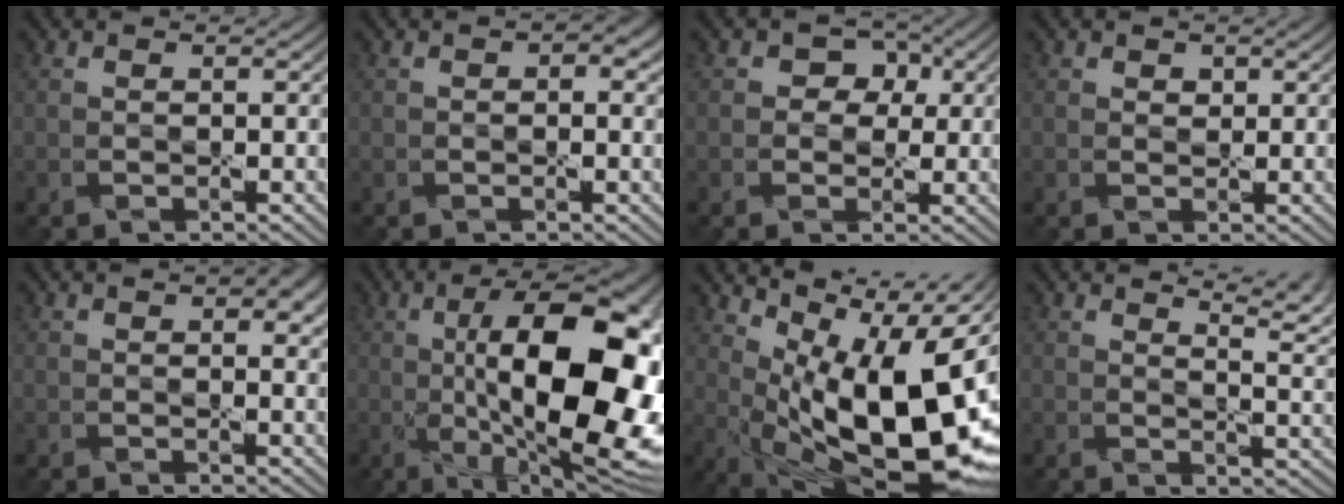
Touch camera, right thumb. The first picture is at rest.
{"total": 2.3, "force": [0.8, 1.1, 1.9], "torque": [-0.025, -0.002, 0.013]}
{"total": 3.9, "force": [0.9, 3.5, 1.5], "torque": [-0.007, 0.004, -0.005]}
{"total": 1.0, "force": [0.8, 0.7, 0.1], "torque": [0.000, -0.002, 0.016]}
{"total": 3.9, "force": [1.7, 1.3, 3.3], "torque": [-0.040, 0.000, 0.025]}
{"total": 18.8, "force": [-0.4, 7.2, 17.3], "torque": [-0.256, 0.014, -0.006]}
{"total": 17.6, "force": [2.0, 7.7, 15.7], "torque": [-0.230, -0.004, 0.053]}
{"total": 7.9, "force": [5.6, 2.0, 5.1], "torque": [-0.061, 0.018, 0.072]}